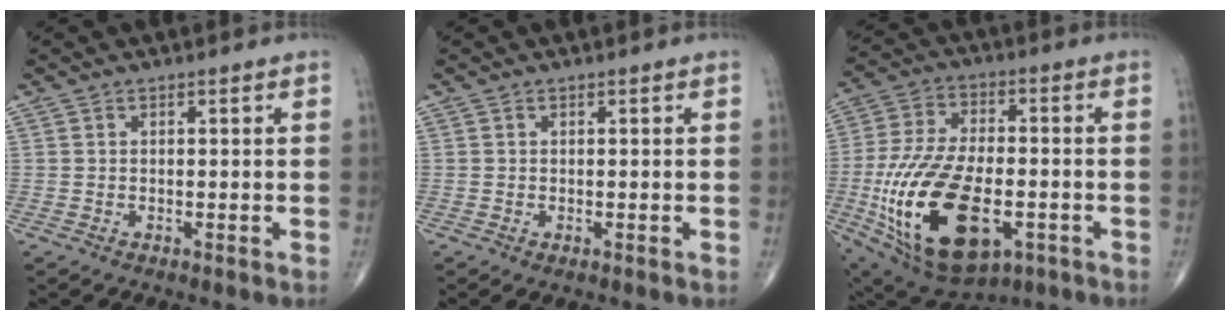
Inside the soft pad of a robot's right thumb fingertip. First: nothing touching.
{"total": 1.2, "force": [-0.4, 0.7, 0.9], "torque": [-0.012, -0.003, -0.001]}
{"total": 24.8, "force": [-6.8, 13.0, 20.0], "torque": [-0.403, 0.001, -0.098]}